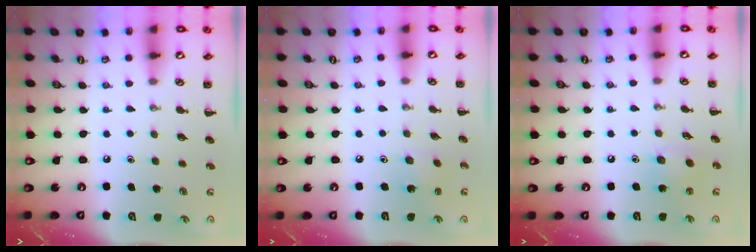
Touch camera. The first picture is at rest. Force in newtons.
{"total": 1.5, "press": 1.4, "slide": 0.5}
{"total": 6.0, "press": 6.0, "slide": 0.7}